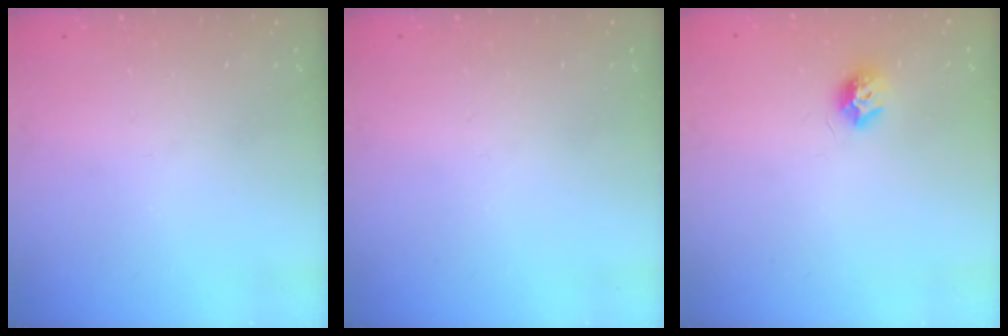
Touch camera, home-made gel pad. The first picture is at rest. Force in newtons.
{"total": 0.0}
{"total": 7.6, "press": 7.6, "slide": 0.2}